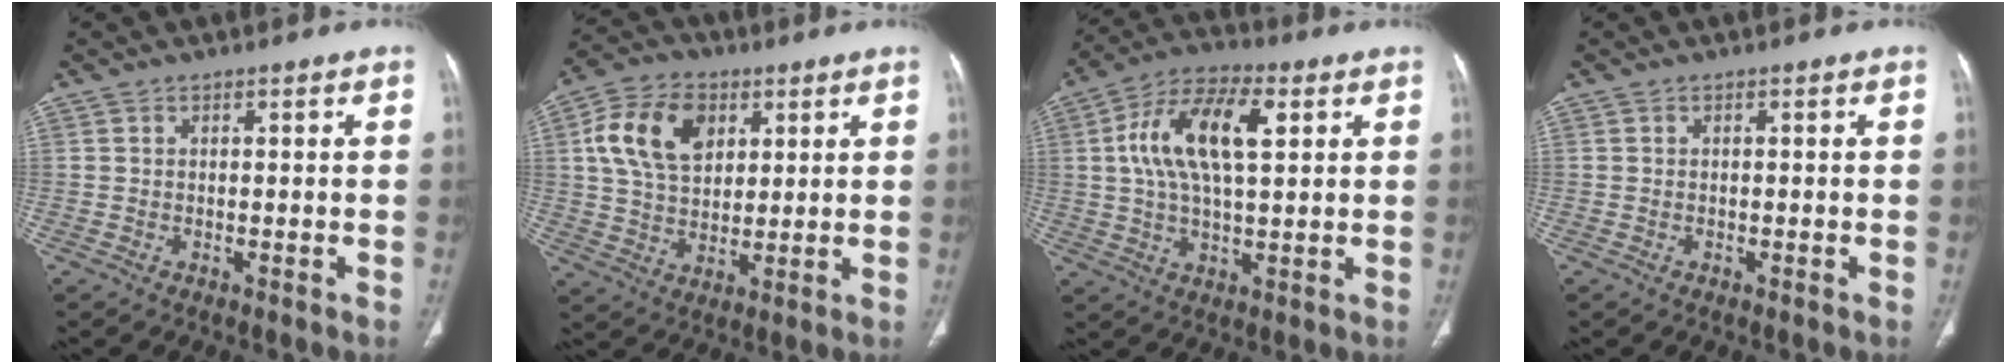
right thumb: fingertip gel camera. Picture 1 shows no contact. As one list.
[{"total": 13.3, "force": [4.4, 9.0, 8.8], "torque": [-0.141, -0.002, 0.080]}, {"total": 15.0, "force": [3.8, 6.9, 12.8], "torque": [-0.238, 0.014, 0.066]}, {"total": 0.0}]